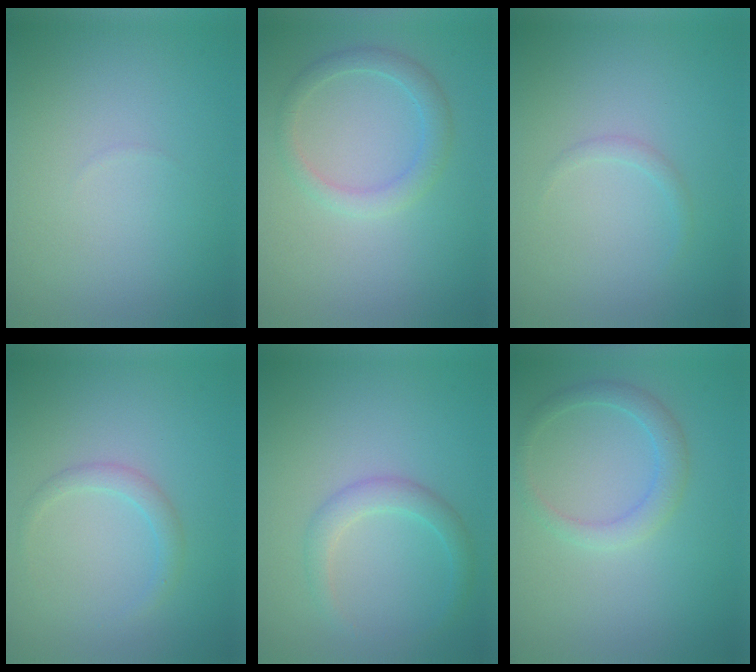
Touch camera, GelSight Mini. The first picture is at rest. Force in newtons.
{"total": 2.4, "press": 2.4, "slide": 0.1}
{"total": 0.8, "press": 0.7, "slide": 0.1}
{"total": 1.5, "press": 1.5, "slide": 0.1}
{"total": 2.2, "press": 2.2, "slide": 0.1}
{"total": 2.2, "press": 2.2, "slide": 0.1}